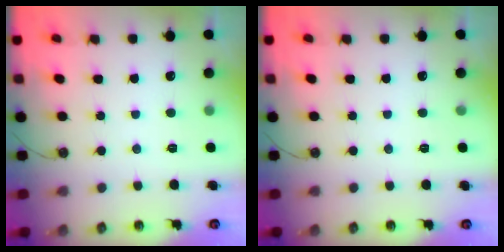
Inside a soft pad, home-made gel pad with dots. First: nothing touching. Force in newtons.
{"total": 3.9, "press": 1.0, "slide": 3.8}